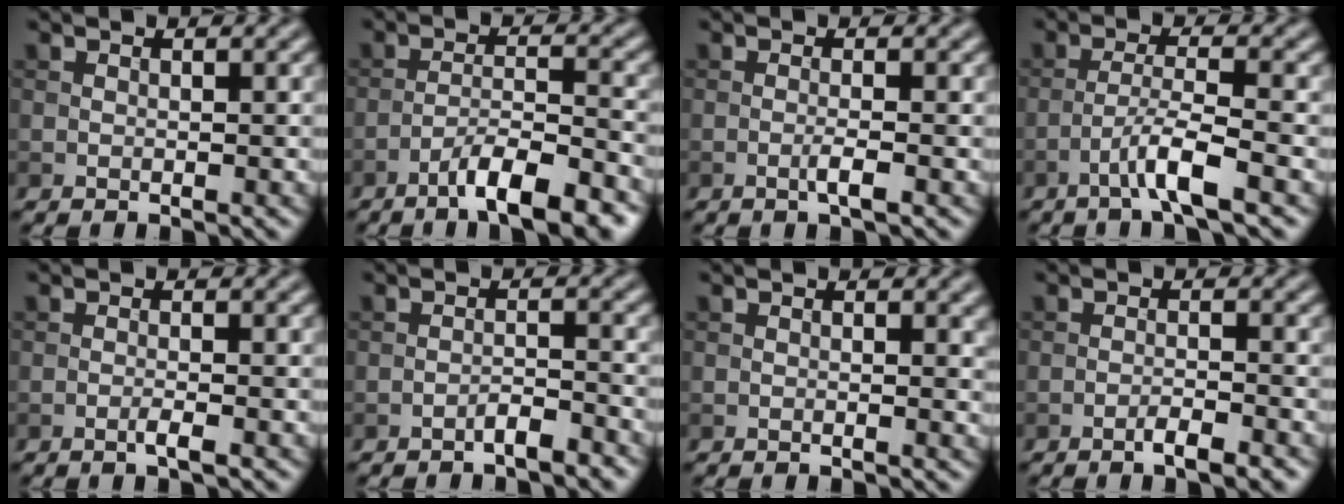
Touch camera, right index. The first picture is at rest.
{"total": 7.4, "force": [-5.1, 1.4, 5.2], "torque": [-0.079, 0.008, -0.082]}
{"total": 1.6, "force": [-0.5, 0.1, 1.5], "torque": [-0.026, 0.002, -0.015]}
{"total": 3.9, "force": [-2.2, 0.2, 3.2], "torque": [-0.058, 0.012, -0.050]}
{"total": 1.4, "force": [-0.6, 0.2, 1.2], "torque": [-0.019, 0.002, -0.015]}
{"total": 1.8, "force": [-1.4, 0.3, 1.1], "torque": [-0.016, 0.009, -0.026]}
{"total": 0.8, "force": [0.1, 0.1, 0.8], "torque": [-0.011, -0.003, 0.000]}
{"total": 2.2, "force": [-1.4, 0.3, 1.7], "torque": [-0.028, 0.003, -0.027]}